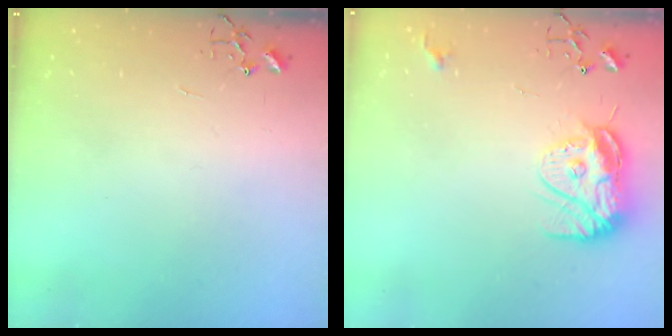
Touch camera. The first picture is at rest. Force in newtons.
{"total": 12.4, "press": 12.4, "slide": 1.4}